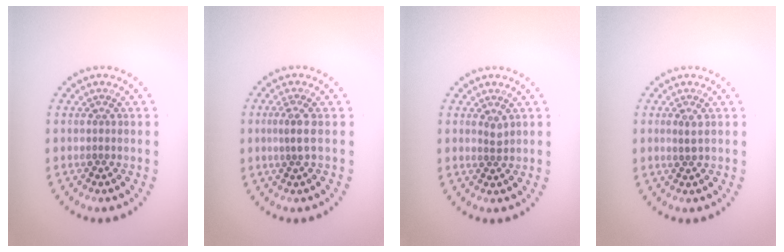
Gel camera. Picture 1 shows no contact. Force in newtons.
{"total": 1.7, "press": 1.3, "slide": 1.1}
{"total": 0.9, "press": 0.7, "slide": 0.5}
{"total": 1.0, "press": 0.9, "slide": 0.5}